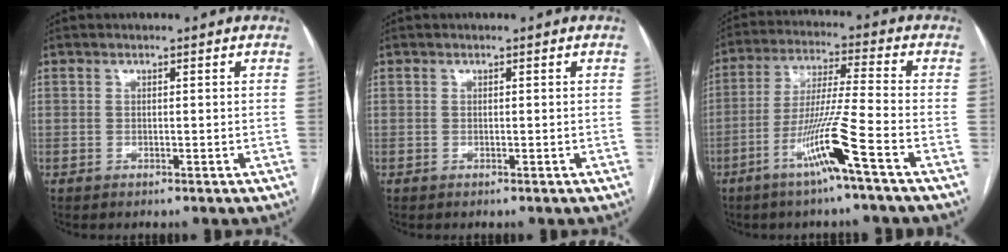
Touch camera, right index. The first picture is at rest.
{"total": 0.0}
{"total": 10.8, "force": [-5.5, -1.6, 9.2], "torque": [-0.180, -0.012, -0.108]}